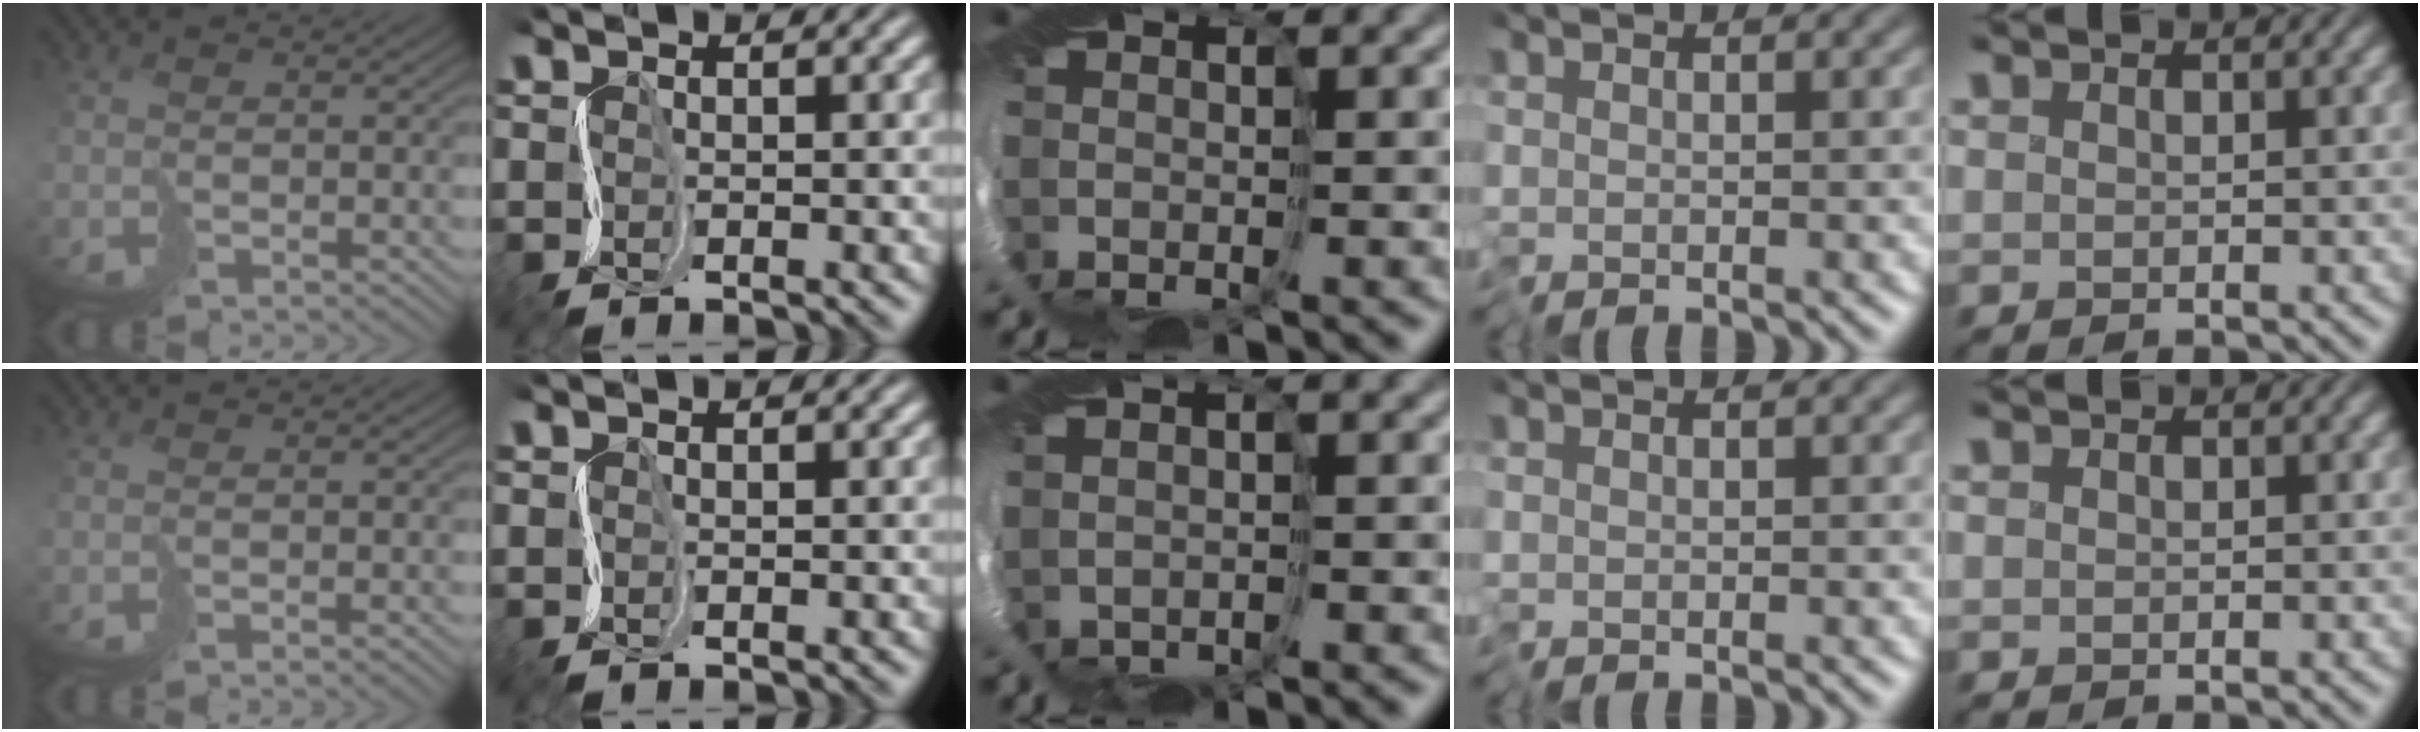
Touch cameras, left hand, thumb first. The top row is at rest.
{"thumb": {"total": 0.8, "force": [-0.7, -0.3, 0.2], "torque": [-0.002, 0.003, -0.011]}, "middle": {"total": 0.7, "force": [0.6, -0.1, -0.3], "torque": [0.002, 0.008, 0.021]}}